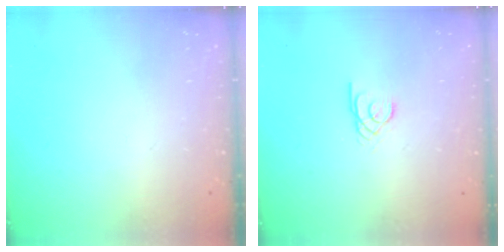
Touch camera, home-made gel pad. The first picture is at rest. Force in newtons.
{"total": 1.9, "press": 1.9, "slide": 0.0}